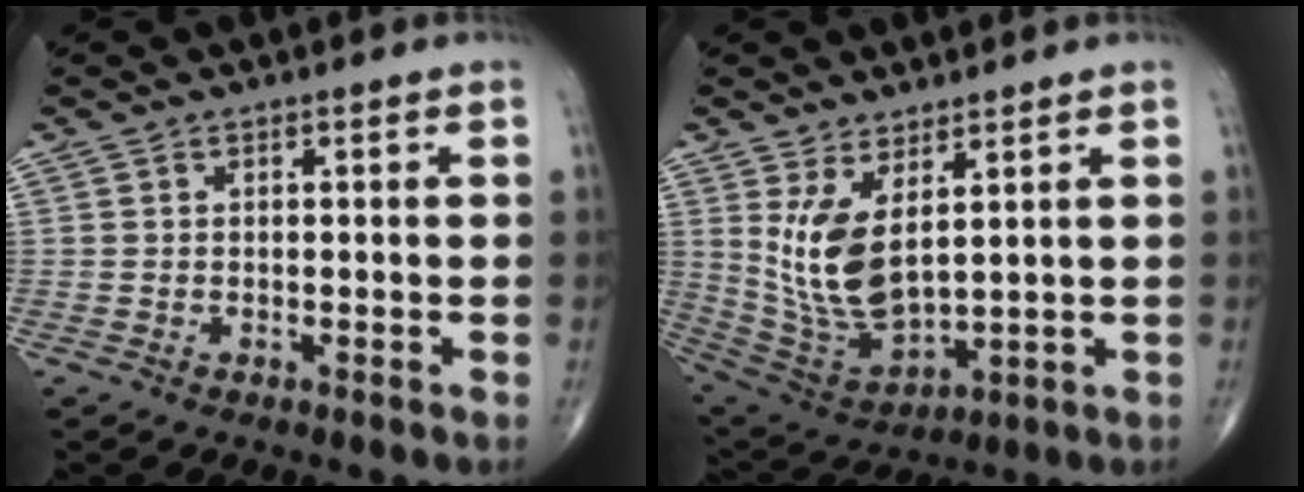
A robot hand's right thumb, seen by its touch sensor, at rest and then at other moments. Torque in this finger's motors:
{"motor_torque": [-0.94, 0.88, 1.14, 0.36, 0.13]}